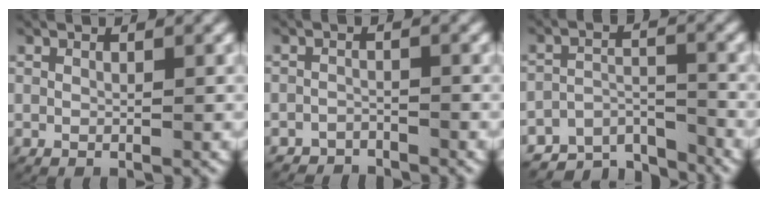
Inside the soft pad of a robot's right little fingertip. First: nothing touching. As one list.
[{"total": 2.3, "force": [-2.2, 0.6, -0.2], "torque": [0.008, -0.006, -0.042]}, {"total": 7.3, "force": [-5.8, 3.6, 2.8], "torque": [-0.033, -0.008, -0.104]}]